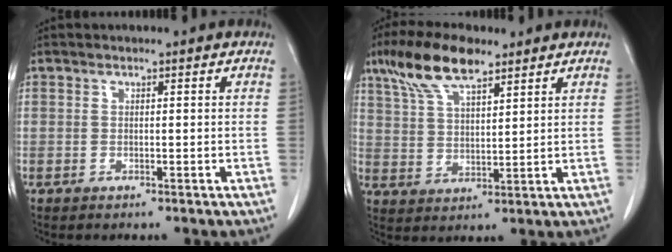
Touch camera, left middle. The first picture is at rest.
{"total": 10.2, "force": [7.1, 3.0, 6.7], "torque": [-0.139, 0.020, 0.135]}